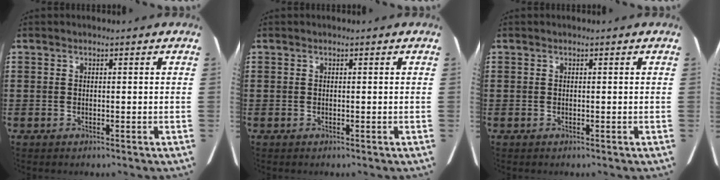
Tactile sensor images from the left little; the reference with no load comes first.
{"total": 0.0}
{"total": 0.0}